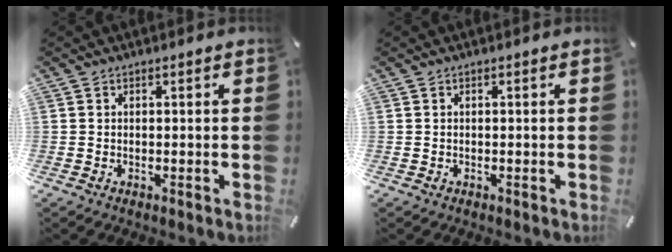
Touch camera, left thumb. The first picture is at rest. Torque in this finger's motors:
{"motor_torque": [-0.09, -0.04, -0.05, 0.21, 0.00]}